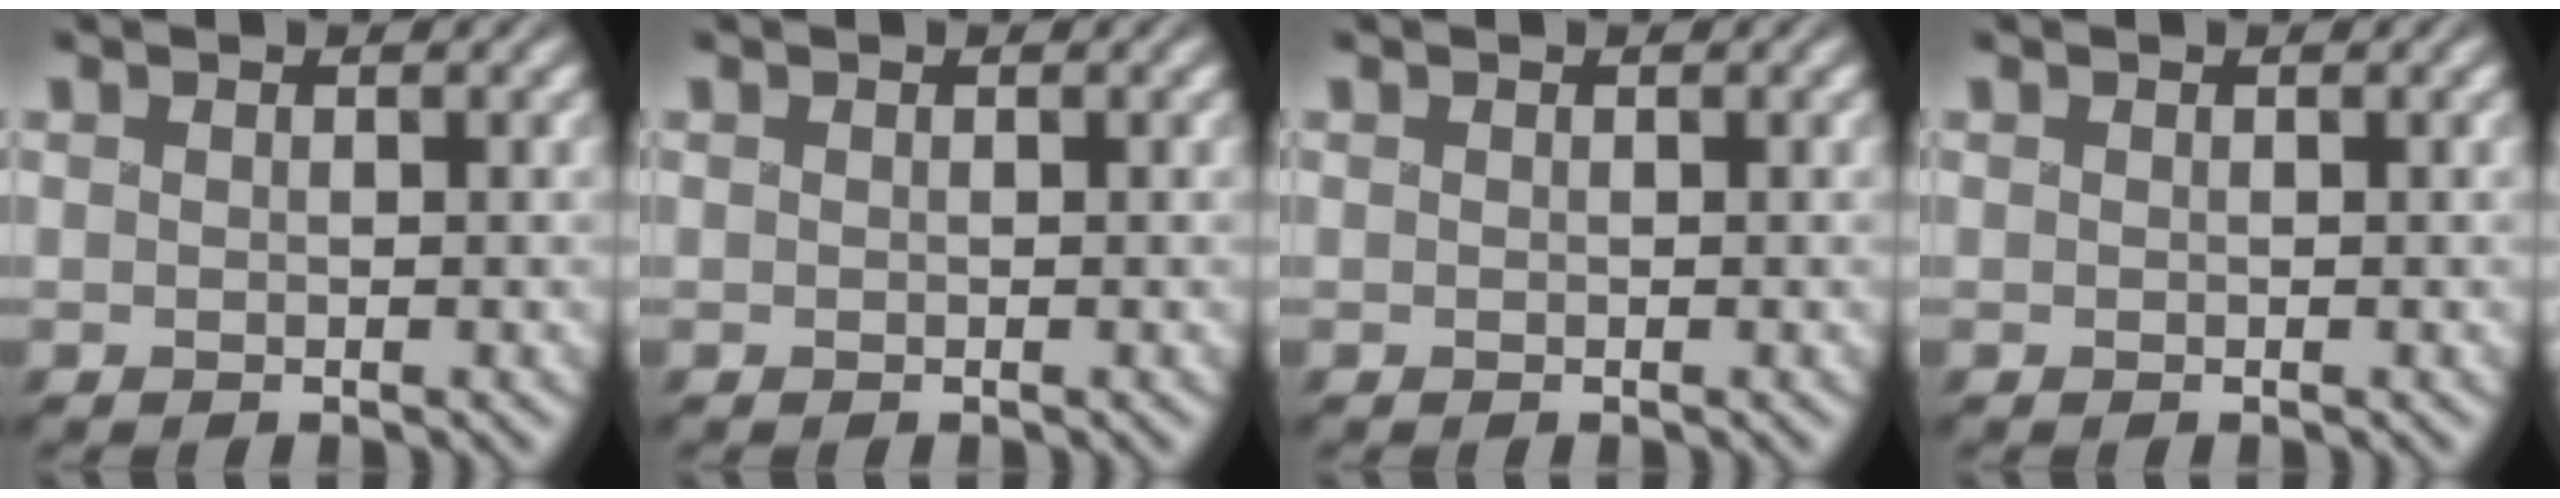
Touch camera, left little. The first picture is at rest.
{"total": 0.0}
{"total": 0.0}
{"total": 0.0}